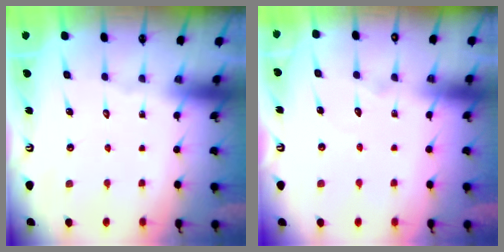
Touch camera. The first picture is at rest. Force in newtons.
{"total": 4.5, "press": 4.5, "slide": 0.4}